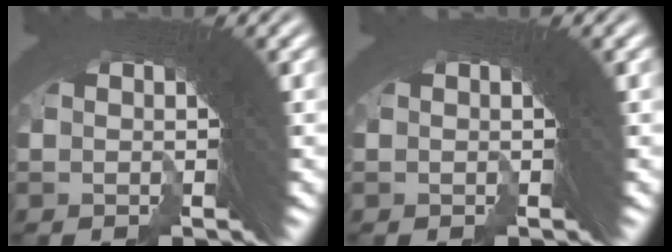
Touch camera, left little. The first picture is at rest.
{"total": 0.0}